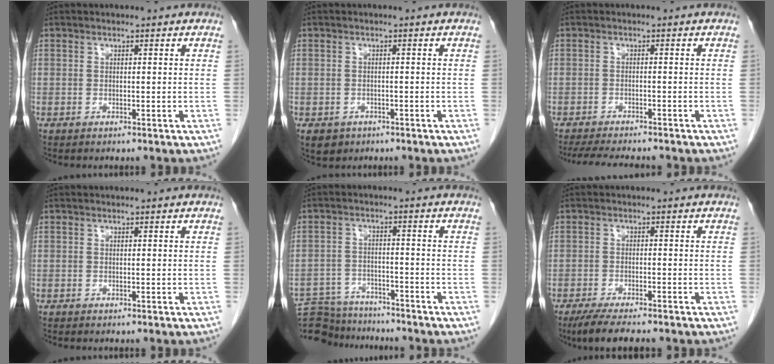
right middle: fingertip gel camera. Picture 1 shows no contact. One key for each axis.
{"total": 3.0, "fx": -1.8, "fy": 2.2, "fz": 0.7, "tx": -0.010, "ty": 0.001, "tz": -0.023}
{"total": 9.4, "fx": -8.3, "fy": 1.6, "fz": 4.0, "tx": -0.060, "ty": -0.013, "tz": -0.120}
{"total": 0.0}
{"total": 11.9, "fx": -11.2, "fy": 3.4, "fz": 2.0, "tx": -0.044, "ty": 0.010, "tz": -0.170}
{"total": 6.9, "fx": -5.6, "fy": 1.1, "fz": 3.8, "tx": -0.062, "ty": -0.015, "tz": -0.091}